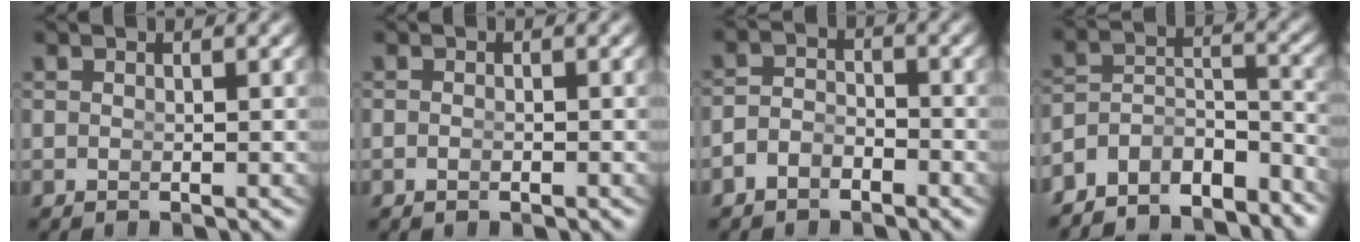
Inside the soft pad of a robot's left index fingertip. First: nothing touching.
{"total": 0.7, "force": [-0.6, 0.0, 0.2], "torque": [-0.008, -0.006, -0.008]}
{"total": 2.9, "force": [-2.3, 1.6, 0.8], "torque": [-0.013, -0.013, -0.036]}
{"total": 9.9, "force": [-7.1, 5.9, 3.6], "torque": [-0.066, -0.044, -0.111]}